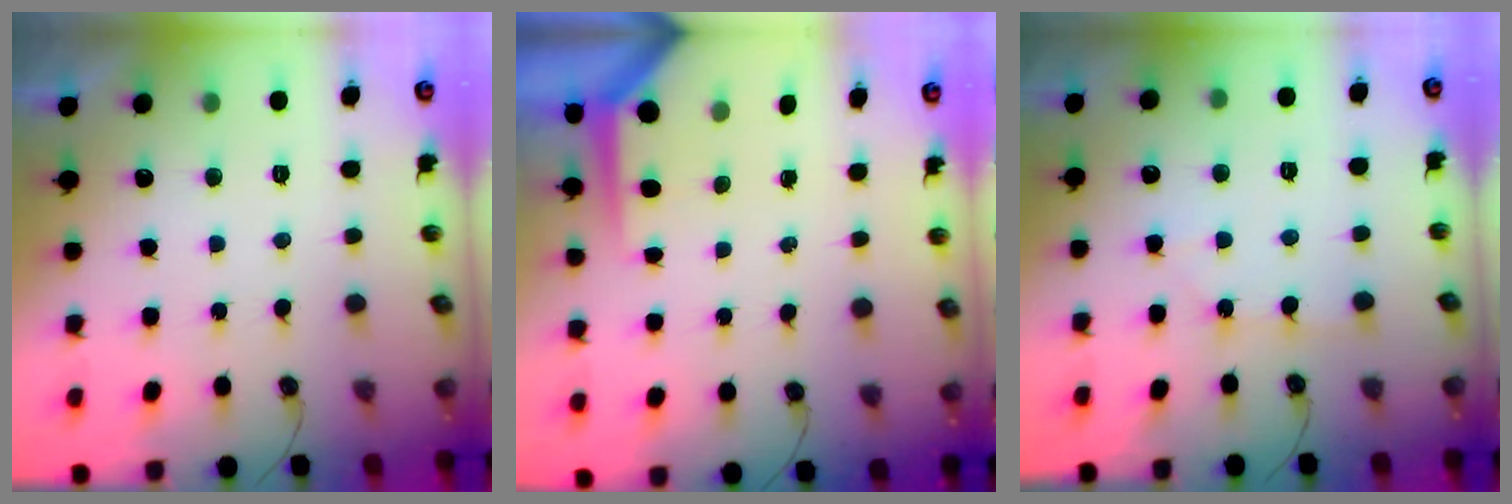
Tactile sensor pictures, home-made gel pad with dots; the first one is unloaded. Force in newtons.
{"total": 3.9, "press": 3.9, "slide": 0.2}
{"total": 4.2, "press": 4.2, "slide": 0.5}